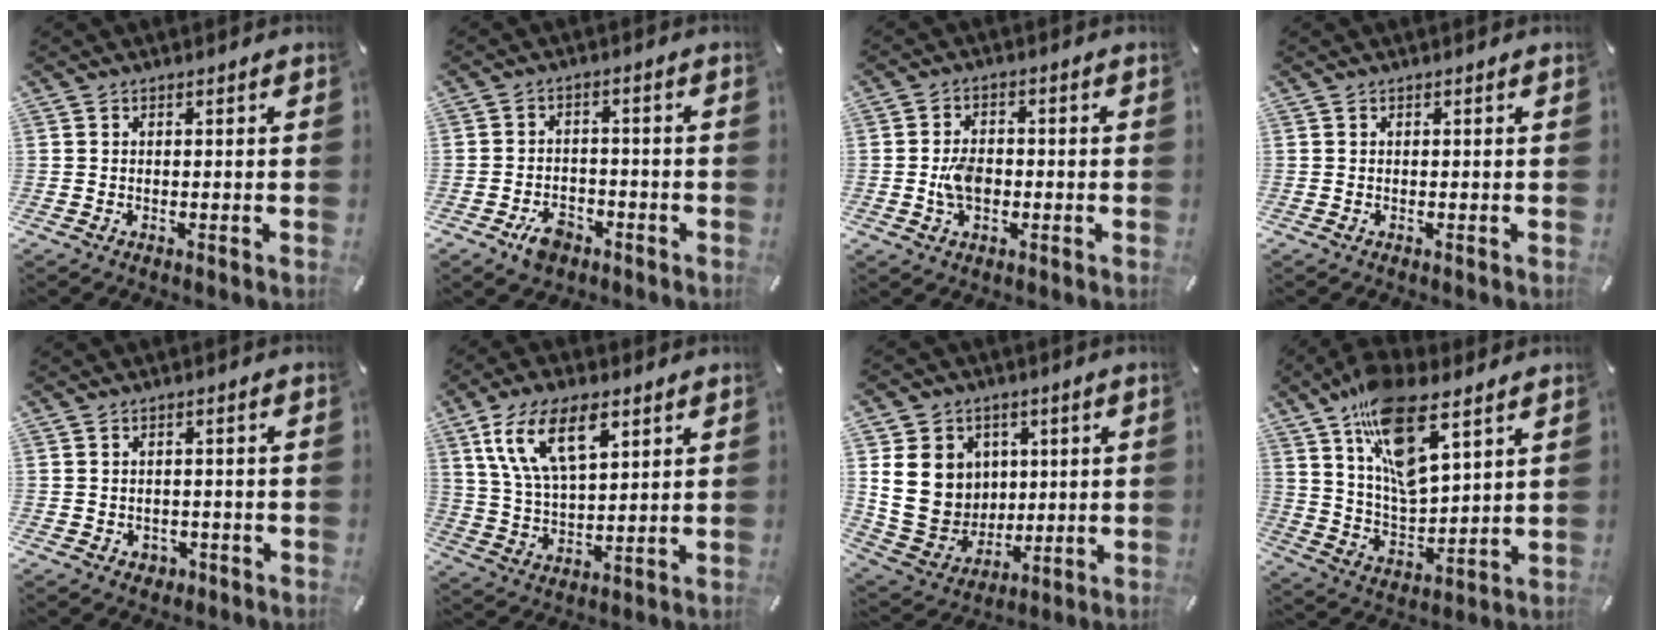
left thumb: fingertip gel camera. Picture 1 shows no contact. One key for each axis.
{"total": 5.9, "fx": -3.5, "fy": 3.9, "fz": 2.8, "tx": -0.052, "ty": 0.021, "tz": -0.063}
{"total": 6.1, "fx": -1.2, "fy": 4.1, "fz": 4.3, "tx": -0.097, "ty": 0.004, "tz": -0.024}
{"total": 0.0}
{"total": 2.2, "fx": -0.7, "fy": 2.0, "fz": 0.7, "tx": -0.013, "ty": 0.005, "tz": -0.015}
{"total": 13.6, "fx": 7.0, "fy": 6.6, "fz": 9.6, "tx": -0.213, "ty": -0.008, "tz": 0.125}
{"total": 15.3, "fx": 3.0, "fy": 13.6, "fz": 6.1, "tx": -0.133, "ty": -0.016, "tz": 0.064}
{"total": 16.7, "fx": 10.5, "fy": 7.4, "fz": 10.7, "tx": -0.201, "ty": -0.044, "tz": 0.191}